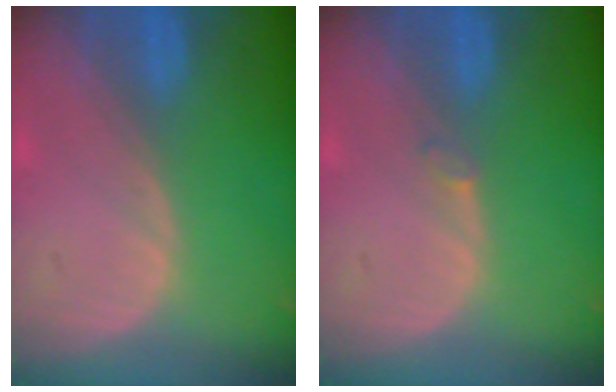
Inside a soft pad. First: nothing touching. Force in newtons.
{"total": 0.7, "press": 0.7, "slide": 0.2}